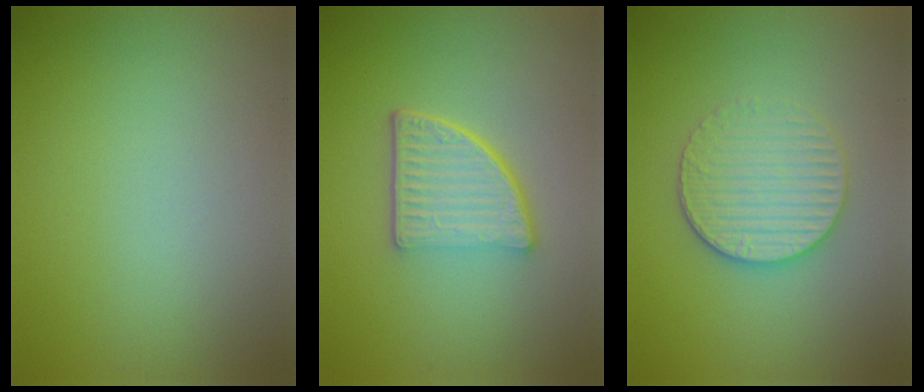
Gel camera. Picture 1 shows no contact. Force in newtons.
{"total": 5.5, "press": 3.9, "slide": 3.9}
{"total": 3.9, "press": 3.4, "slide": 1.9}